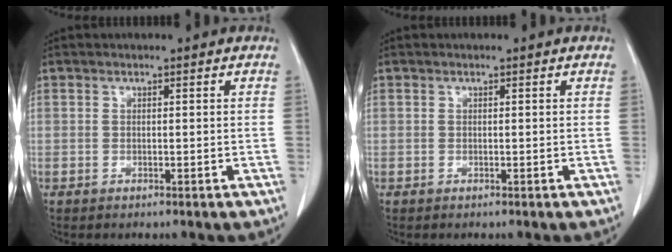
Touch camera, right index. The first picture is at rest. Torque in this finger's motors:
{"motor_torque": [0.00, 0.00, 0.00, 0.00]}